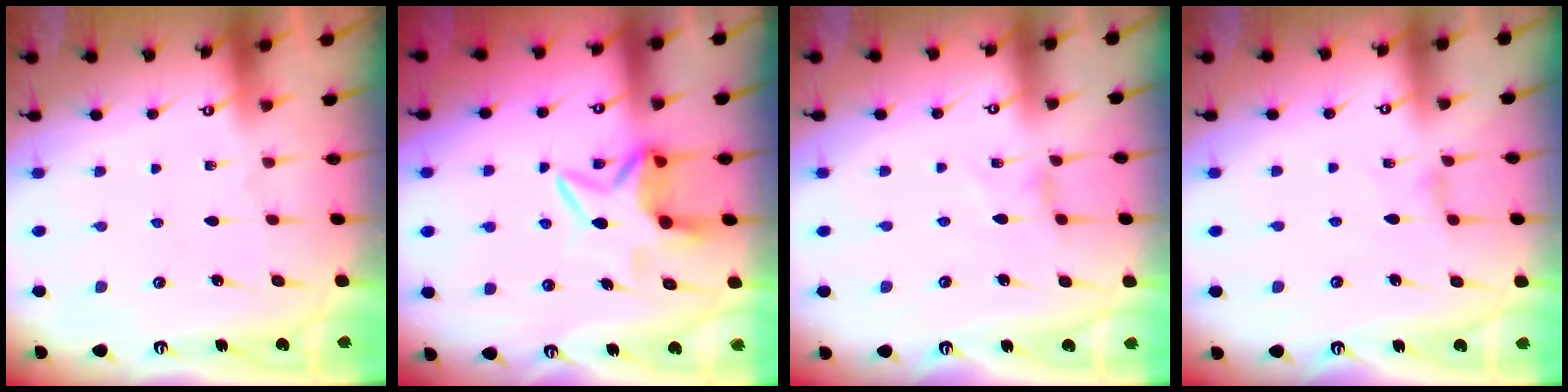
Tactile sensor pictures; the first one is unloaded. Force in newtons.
{"total": 6.9, "press": 6.9, "slide": 0.9}
{"total": 0.8, "press": 0.8, "slide": 0.3}
{"total": 1.2, "press": 1.2, "slide": 0.3}